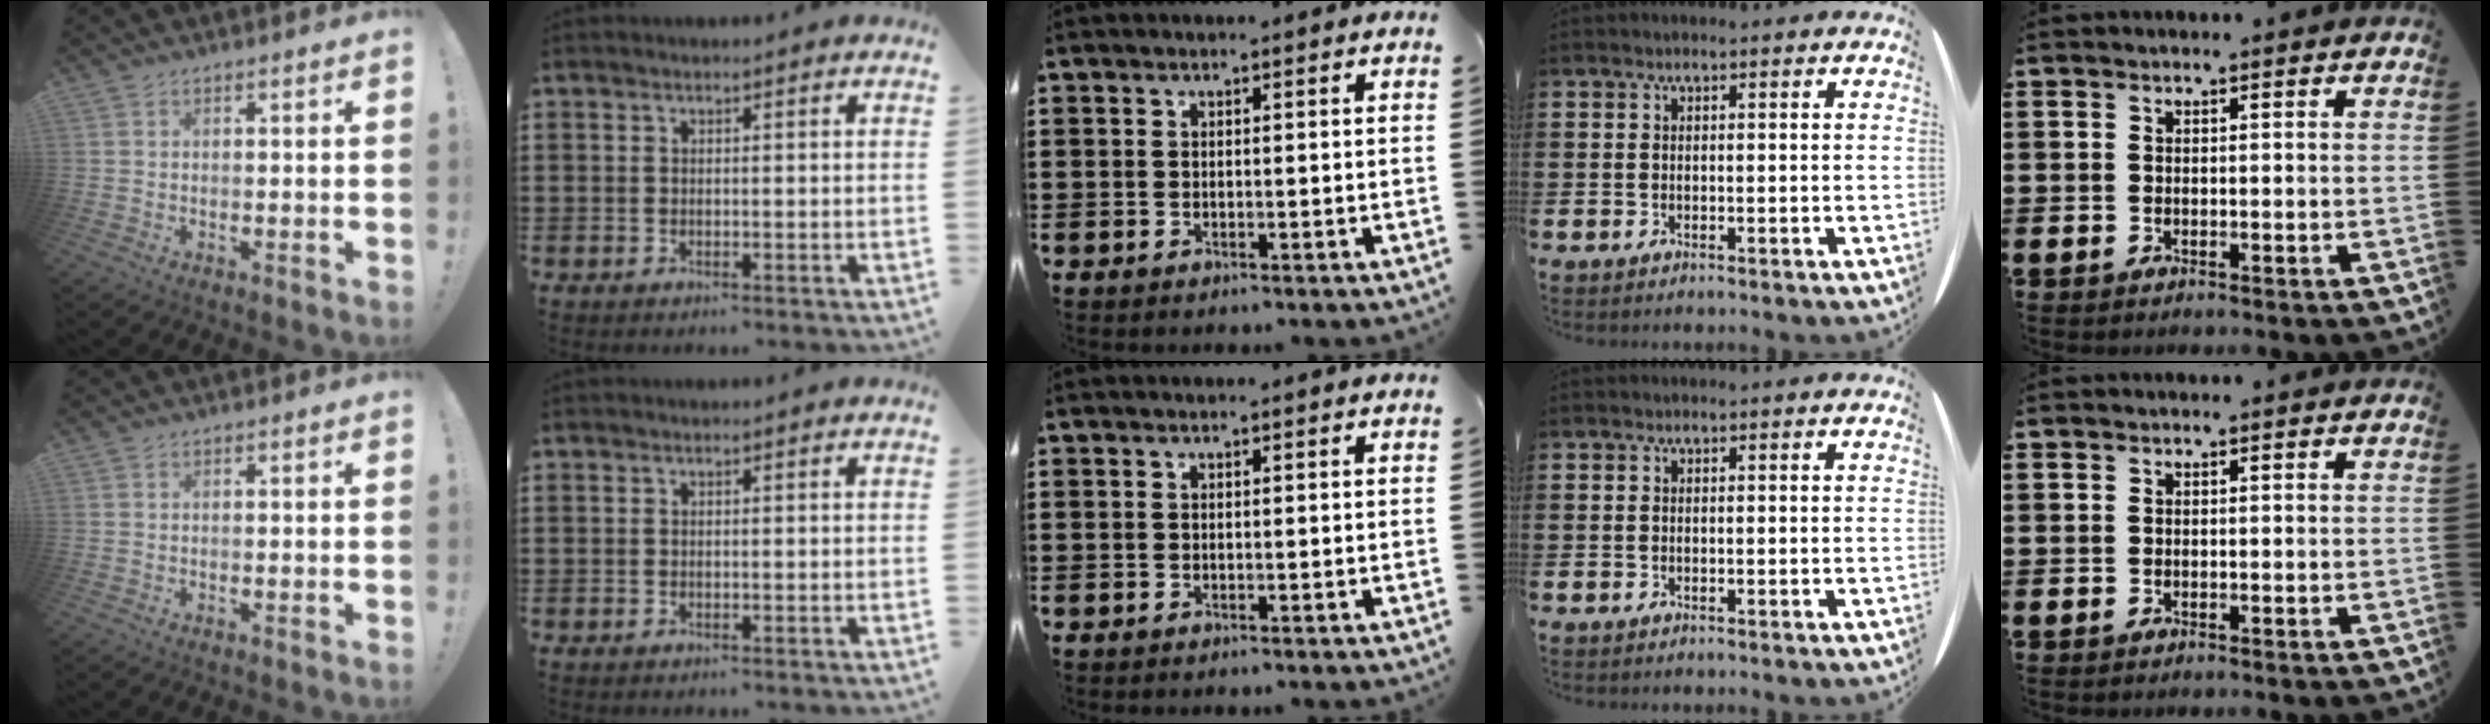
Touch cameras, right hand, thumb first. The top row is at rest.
{}